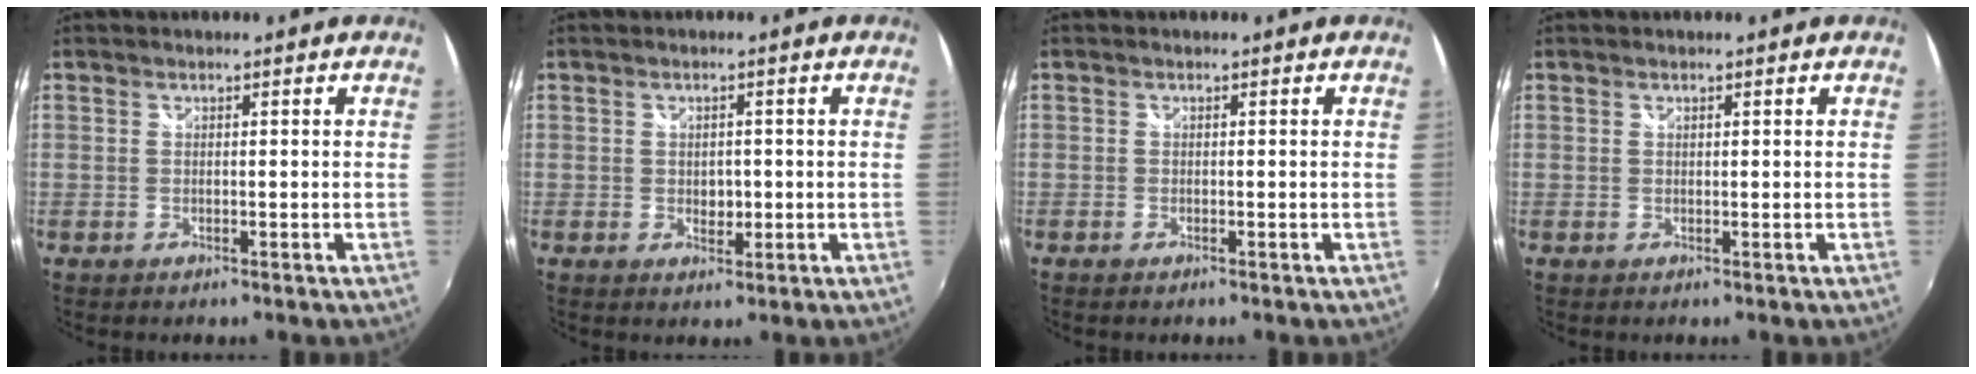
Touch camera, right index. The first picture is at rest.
{"total": 2.6, "force": [-0.2, 2.1, 1.5], "torque": [-0.022, 0.000, -0.003]}
{"total": 0.5, "force": [-0.5, 0.2, 0.1], "torque": [-0.003, -0.003, -0.011]}
{"total": 0.0}